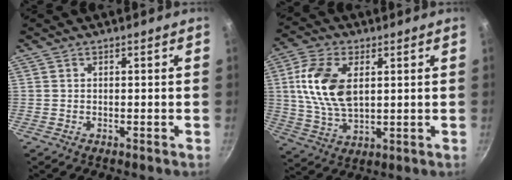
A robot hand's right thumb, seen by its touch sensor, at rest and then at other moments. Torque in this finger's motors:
{"motor_torque": [-0.17, 0.57, 0.62, -0.07, 0.15]}